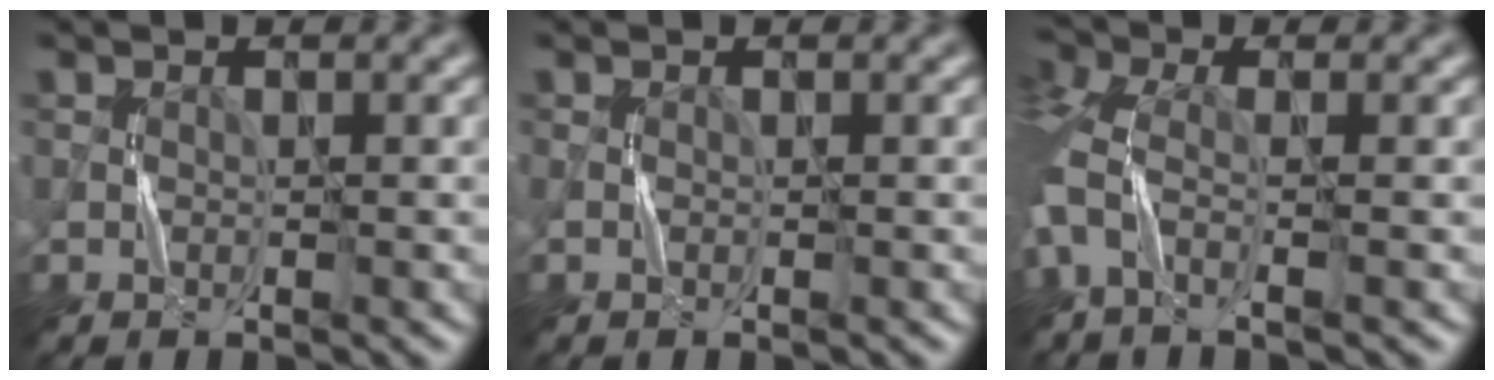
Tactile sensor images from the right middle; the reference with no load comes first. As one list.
[{"total": 0.0}, {"total": 3.8, "force": [0.0, 1.6, 3.5], "torque": [-0.082, -0.002, -0.015]}]